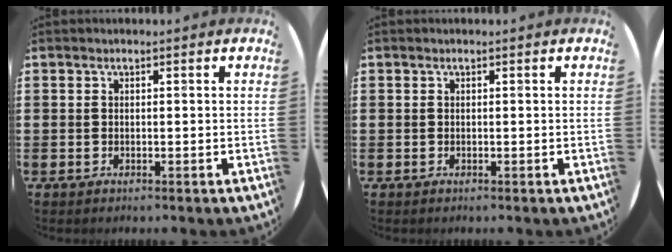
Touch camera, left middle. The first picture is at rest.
{"total": 0.0}